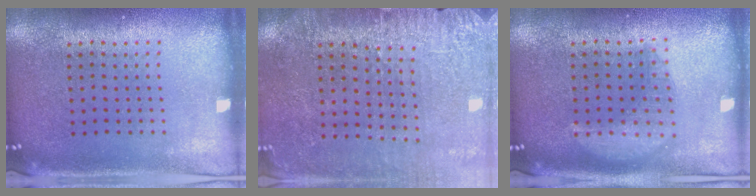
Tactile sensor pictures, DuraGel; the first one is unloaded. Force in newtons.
{"total": 2.9, "press": 2.9, "slide": 0.4}
{"total": 1.4, "press": 1.4, "slide": 0.1}